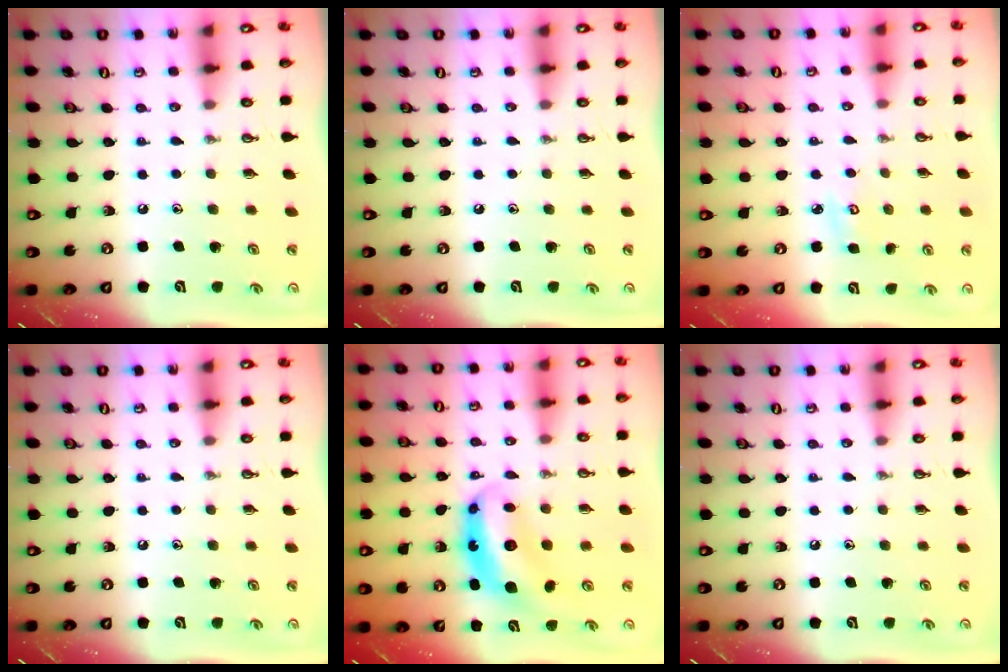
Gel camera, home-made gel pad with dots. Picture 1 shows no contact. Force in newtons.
{"total": 0.0}
{"total": 4.6, "press": 4.6, "slide": 0.2}
{"total": 0.0}
{"total": 7.4, "press": 7.4, "slide": 0.7}
{"total": 0.0}